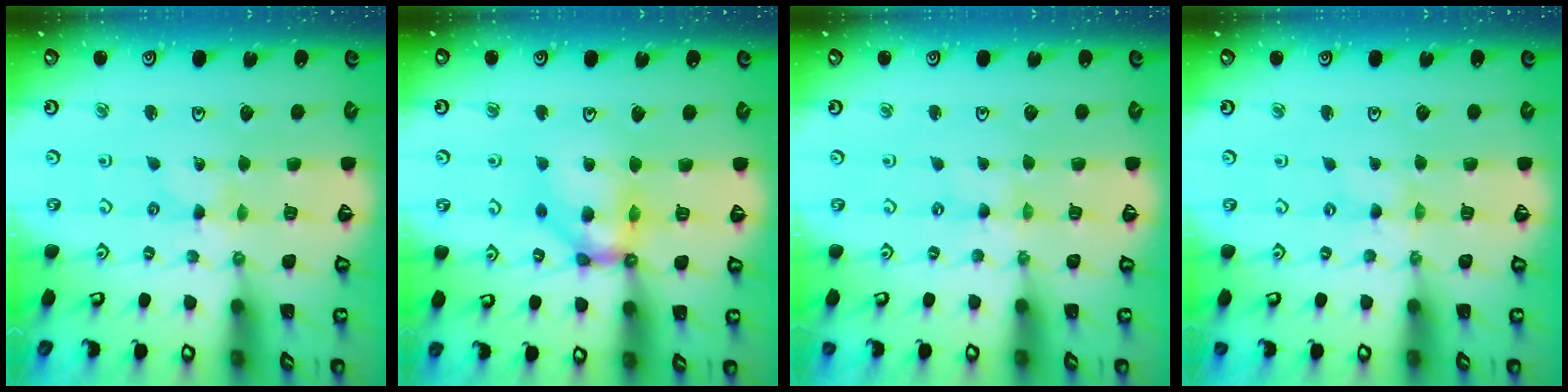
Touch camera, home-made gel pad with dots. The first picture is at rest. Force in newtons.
{"total": 11.9, "press": 11.8, "slide": 1.7}
{"total": 0.0}
{"total": 0.0}